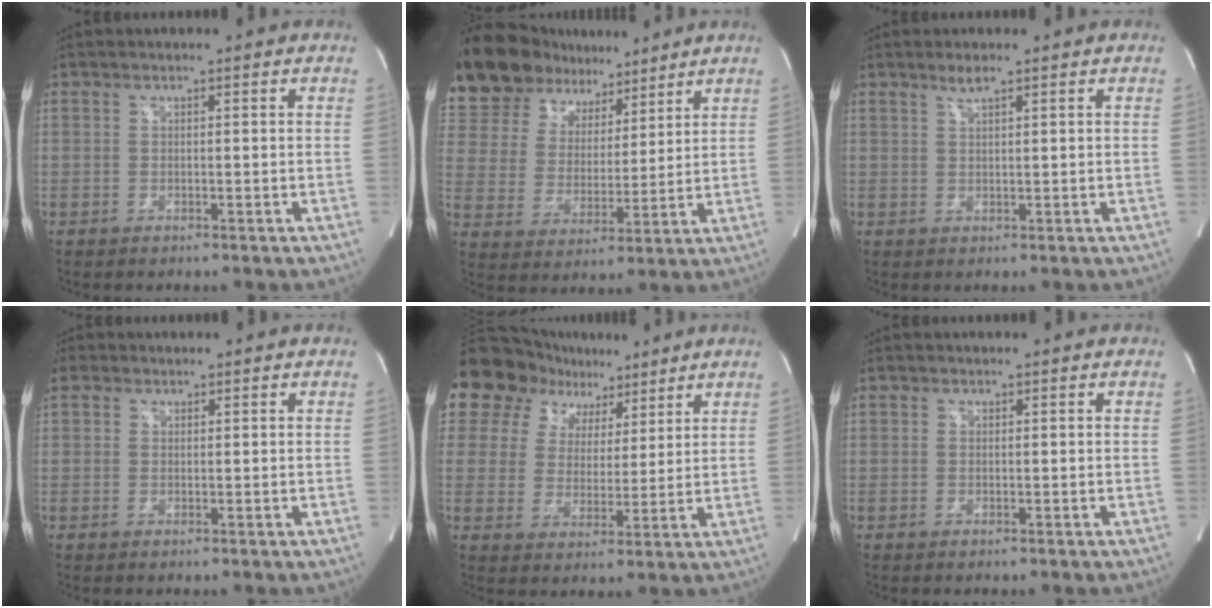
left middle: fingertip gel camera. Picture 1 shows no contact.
{"total": 18.7, "force": [15.3, 8.2, 7.0], "torque": [-0.164, 0.036, 0.274]}
{"total": 1.7, "force": [1.3, 0.0, 1.1], "torque": [-0.026, 0.001, 0.027]}
{"total": 0.9, "force": [0.7, 0.5, 0.0], "torque": [-0.007, 0.006, 0.015]}
{"total": 14.3, "force": [9.8, 9.5, 4.3], "torque": [-0.091, 0.039, 0.166]}
{"total": 1.3, "force": [-0.4, -1.1, -0.6], "torque": [0.008, -0.008, -0.005]}